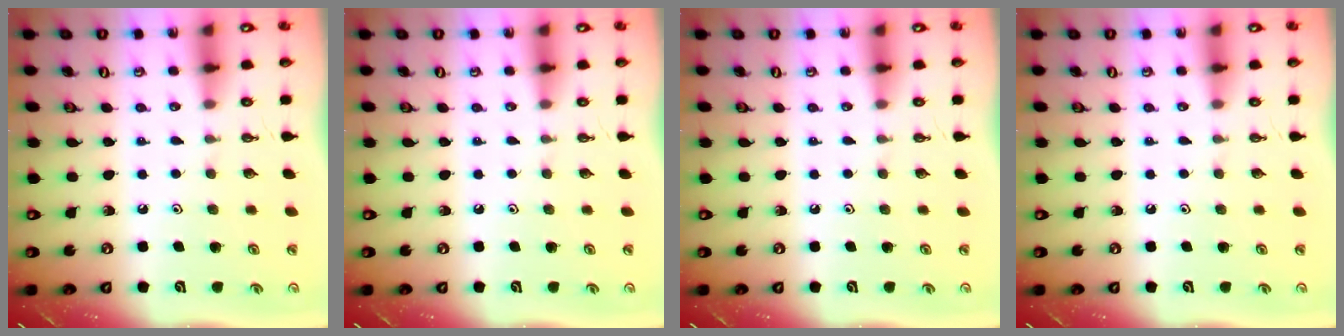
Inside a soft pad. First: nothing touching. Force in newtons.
{"total": 0.0}
{"total": 0.0}
{"total": 0.0}